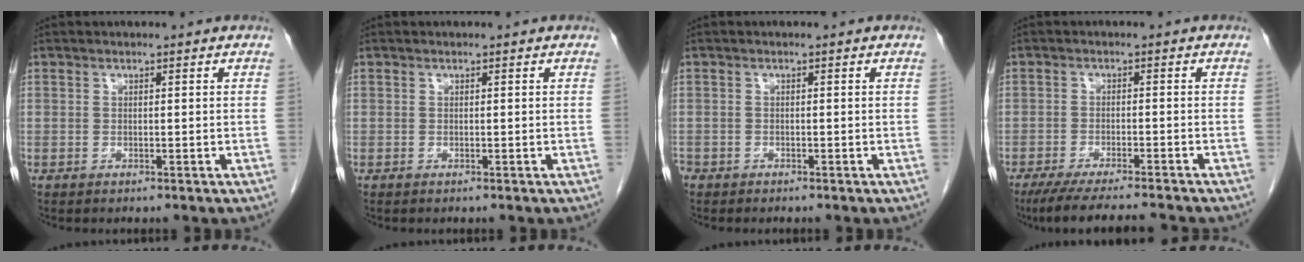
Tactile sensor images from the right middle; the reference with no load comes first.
{"total": 0.0}
{"total": 1.5, "force": [-1.2, 0.9, 0.3], "torque": [-0.014, -0.001, -0.022]}
{"total": 11.5, "force": [-10.2, 0.4, 5.3], "torque": [-0.072, -0.021, -0.151]}